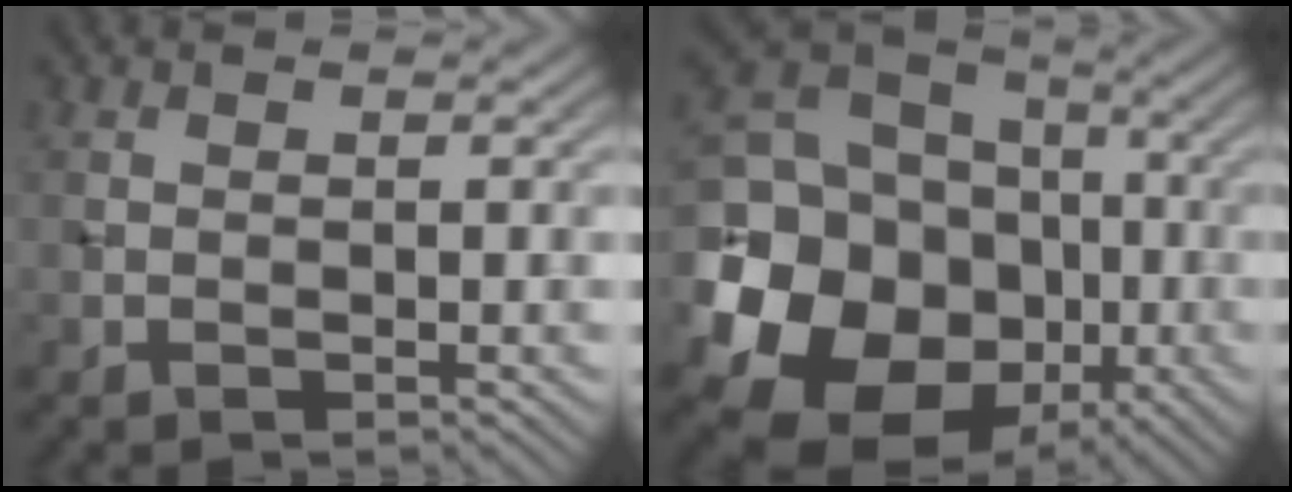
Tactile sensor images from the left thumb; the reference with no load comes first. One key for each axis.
{"total": 22.5, "fx": -5.5, "fy": 18.9, "fz": 11.0, "tx": -0.262, "ty": -0.015, "tz": -0.119}